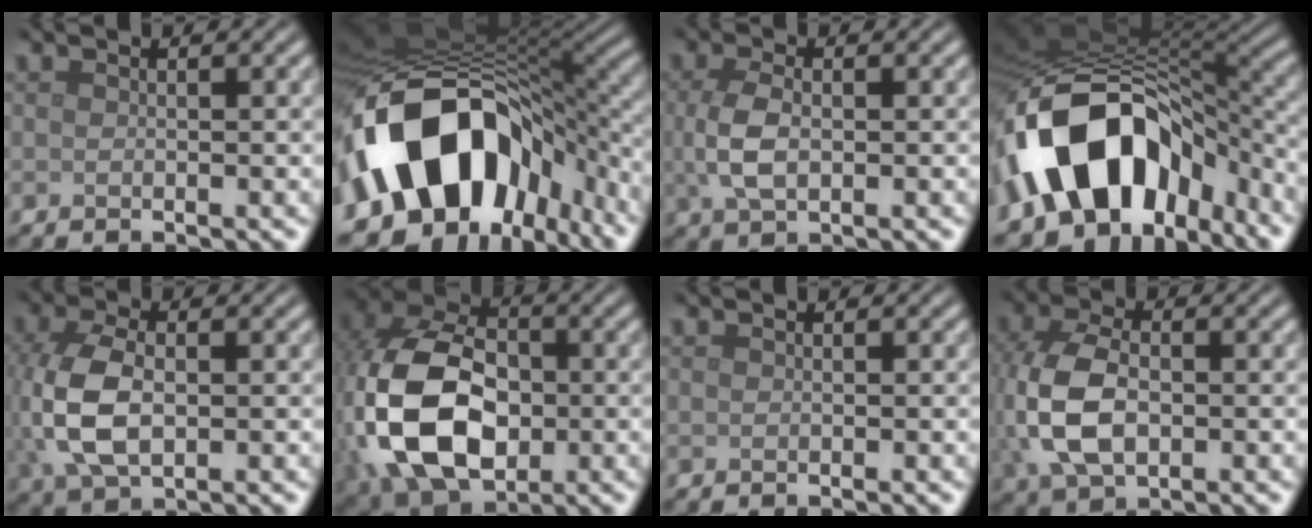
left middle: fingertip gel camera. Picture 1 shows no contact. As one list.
[{"total": 16.7, "force": [-4.4, 11.9, 11.0], "torque": [-0.194, -0.033, -0.062]}, {"total": 3.5, "force": [0.0, 2.0, 2.9], "torque": [-0.072, -0.002, 0.001]}, {"total": 14.5, "force": [-5.6, 9.7, 9.3], "torque": [-0.159, 0.006, -0.095]}, {"total": 7.0, "force": [-0.1, 4.3, 5.5], "torque": [-0.144, -0.003, 0.000]}, {"total": 13.5, "force": [-2.5, 9.2, 9.5], "torque": [-0.225, -0.017, -0.055]}, {"total": 0.0}, {"total": 7.5, "force": [-0.4, 4.9, 5.7], "torque": [-0.144, -0.007, -0.007]}]